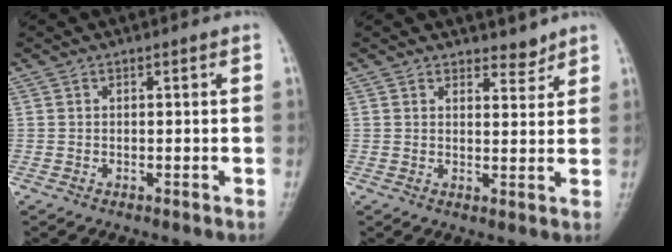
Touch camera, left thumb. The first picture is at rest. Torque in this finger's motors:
{"motor_torque": [-0.03, 0.01, -0.01, 0.00, -0.08]}